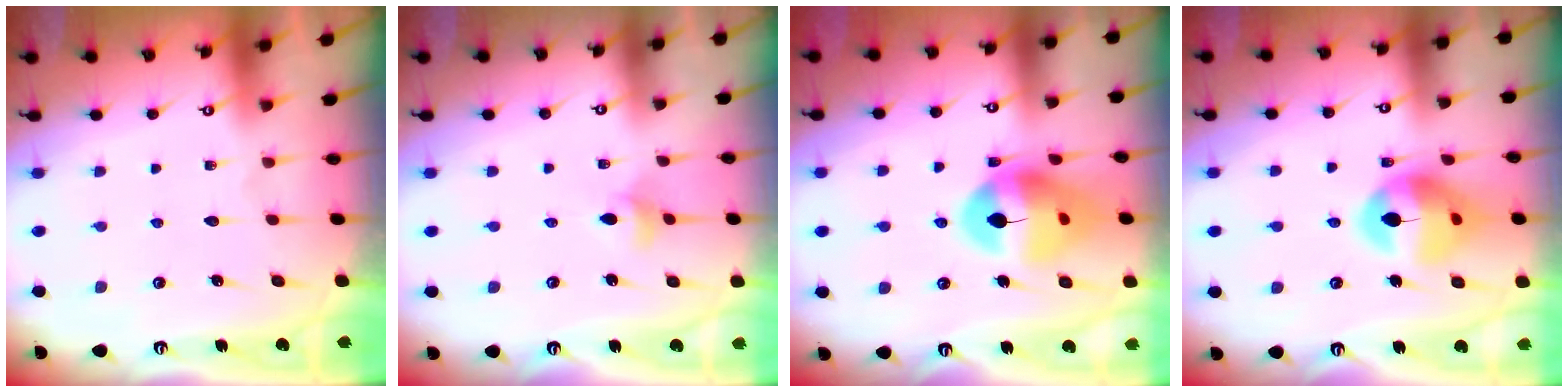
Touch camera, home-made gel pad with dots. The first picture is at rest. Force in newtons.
{"total": 4.3, "press": 4.2, "slide": 0.9}
{"total": 15.4, "press": 15.3, "slide": 1.8}
{"total": 16.3, "press": 16.2, "slide": 2.0}